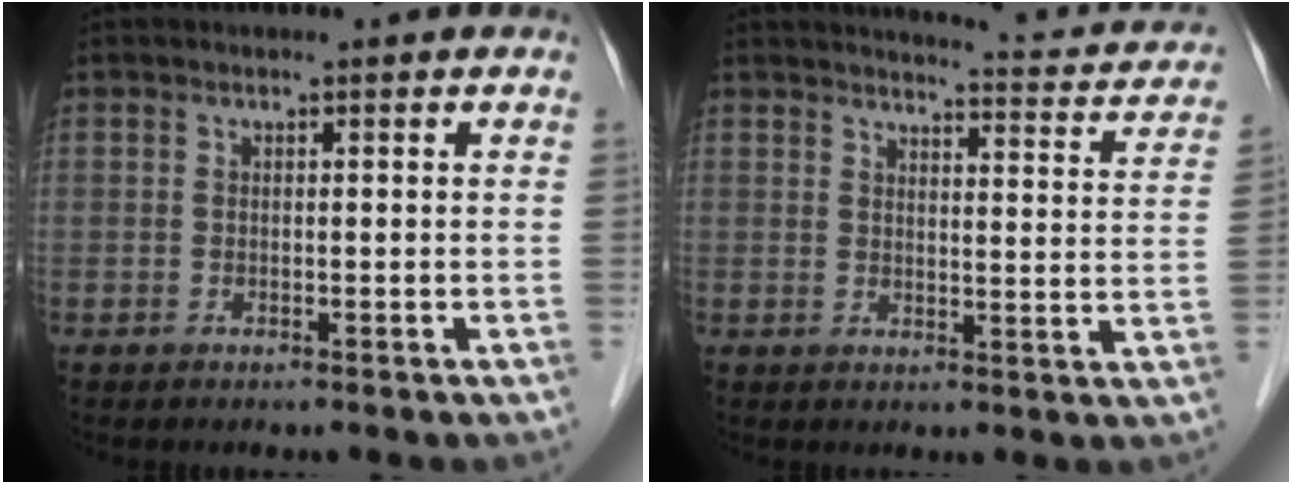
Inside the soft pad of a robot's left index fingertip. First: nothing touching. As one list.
[{"total": 12.2, "force": [11.8, 1.3, 2.8], "torque": [-0.025, -0.034, 0.115]}]